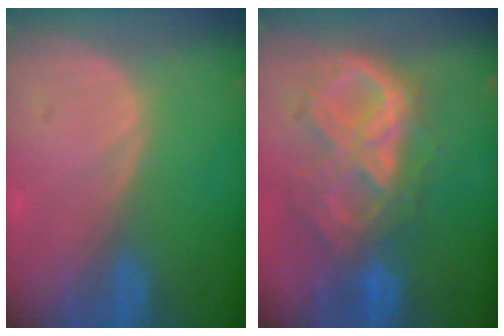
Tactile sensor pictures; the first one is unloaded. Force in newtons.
{"total": 10.4, "press": 8.9, "slide": 5.4}